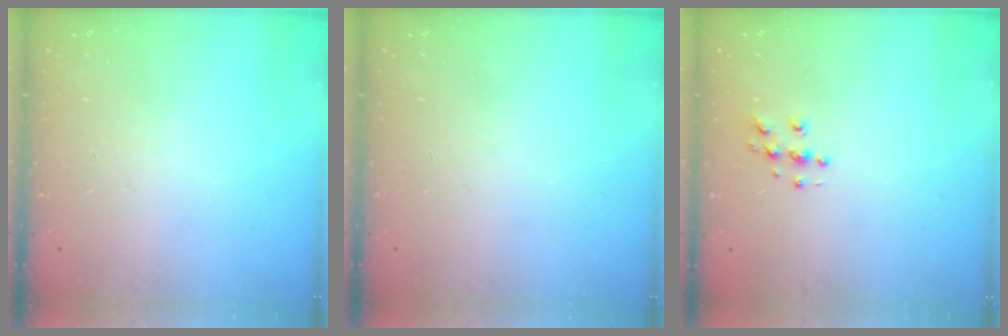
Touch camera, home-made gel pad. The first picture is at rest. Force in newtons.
{"total": 0.0}
{"total": 4.6, "press": 4.6, "slide": 0.2}